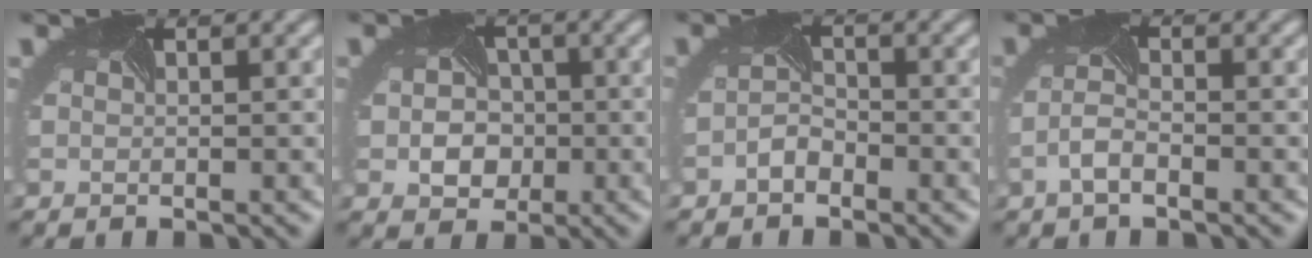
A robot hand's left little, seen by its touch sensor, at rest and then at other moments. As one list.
[{"total": 4.5, "force": [-0.6, 3.7, 2.4], "torque": [-0.025, -0.003, -0.006]}, {"total": 1.6, "force": [-1.4, 0.6, 0.5], "torque": [-0.017, 0.003, -0.028]}, {"total": 2.0, "force": [-1.3, 0.6, 1.4], "torque": [-0.039, -0.002, -0.027]}]